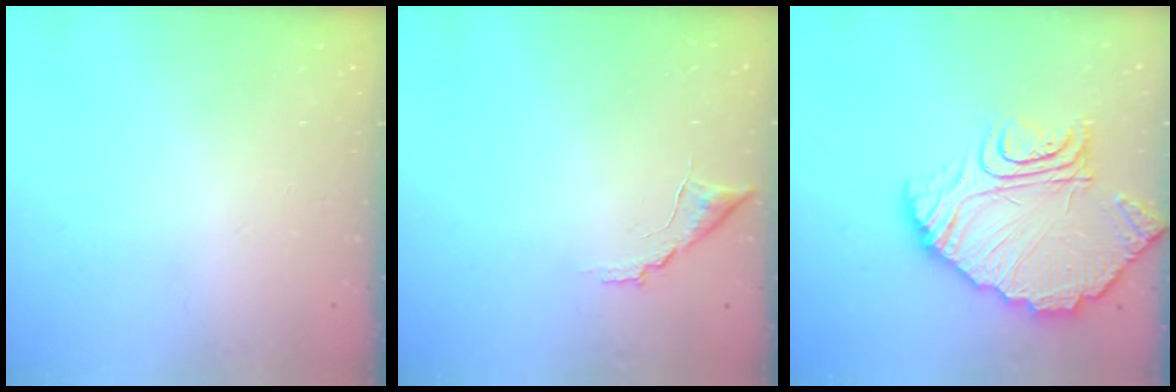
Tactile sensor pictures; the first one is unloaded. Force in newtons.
{"total": 7.2, "press": 7.2, "slide": 0.3}
{"total": 18.7, "press": 18.5, "slide": 2.1}